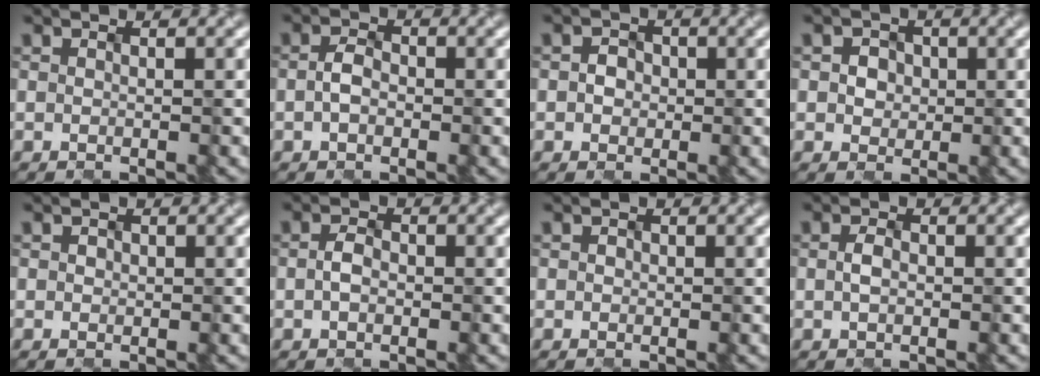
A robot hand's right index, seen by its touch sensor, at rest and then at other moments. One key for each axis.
{"total": 1.7, "fx": -0.5, "fy": 1.2, "fz": 1.1, "tx": -0.025, "ty": 0.000, "tz": -0.008}
{"total": 1.5, "fx": -0.2, "fy": 1.4, "fz": 0.3, "tx": -0.009, "ty": -0.001, "tz": -0.001}
{"total": 2.4, "fx": 0.8, "fy": 2.1, "fz": 0.9, "tx": -0.023, "ty": 0.015, "tz": 0.005}
{"total": 0.0}
{"total": 1.4, "fx": -0.5, "fy": 1.0, "fz": 0.8, "tx": -0.020, "ty": 0.000, "tz": -0.006}
{"total": 0.0}
{"total": 0.9, "fx": -0.3, "fy": 0.5, "fz": 0.6, "tx": -0.019, "ty": -0.001, "tz": -0.001}